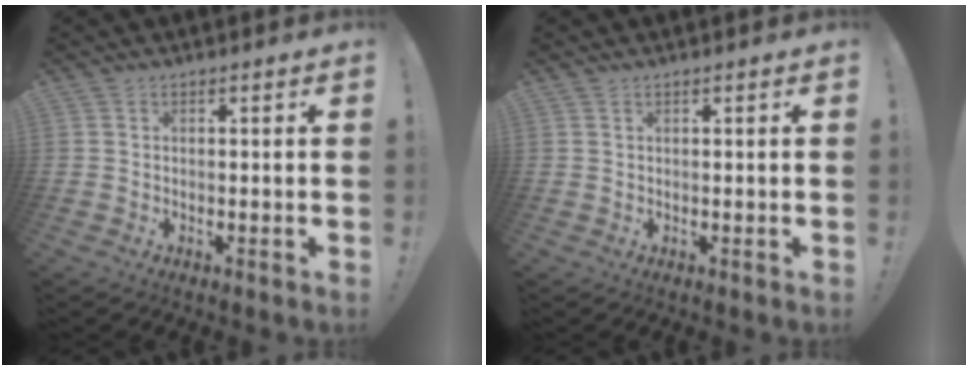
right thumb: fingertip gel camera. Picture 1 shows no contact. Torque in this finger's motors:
{"motor_torque": [0.04, 0.09, -0.37, 0.20, 0.04]}